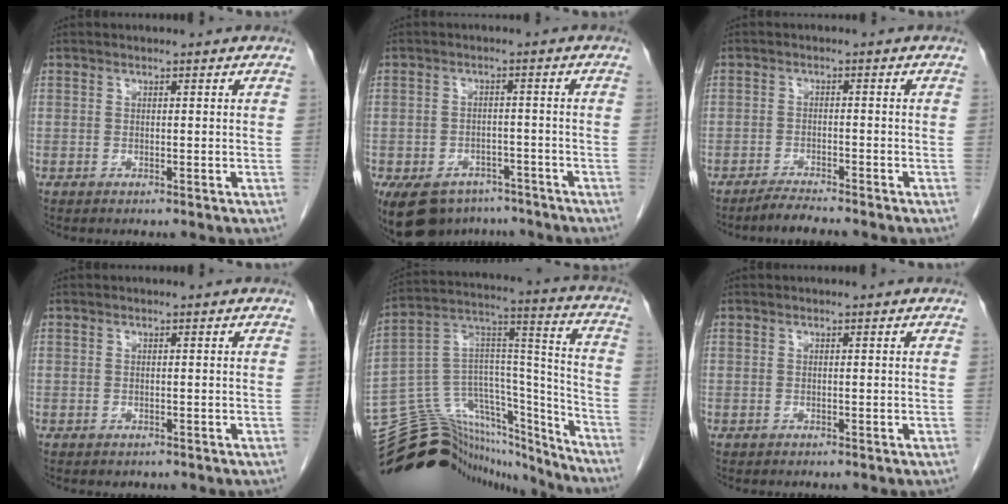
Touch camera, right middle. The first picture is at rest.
{"total": 11.2, "force": [-8.3, 6.5, 3.7], "torque": [-0.072, 0.002, -0.115]}
{"total": 2.8, "force": [-2.7, -0.2, 0.8], "torque": [-0.021, -0.014, -0.048]}
{"total": 0.6, "force": [-0.4, 0.4, 0.1], "torque": [-0.009, 0.000, -0.002]}
{"total": 28.1, "force": [-25.9, 8.1, 7.6], "torque": [-0.135, 0.051, -0.391]}
{"total": 0.0}